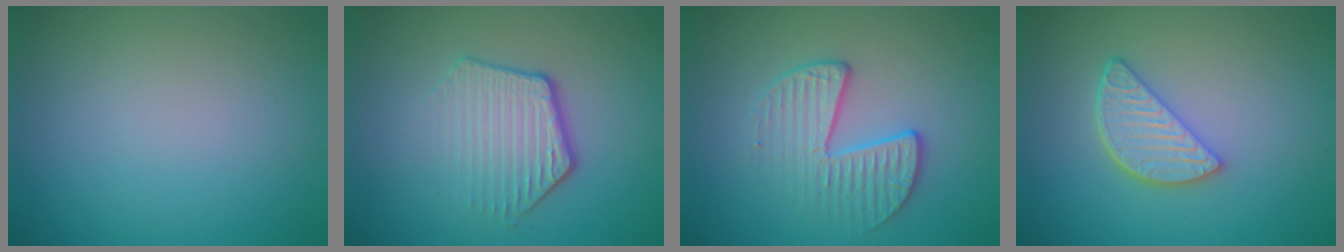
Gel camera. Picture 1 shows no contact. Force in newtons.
{"total": 3.8, "press": 2.9, "slide": 2.5}
{"total": 3.4, "press": 2.9, "slide": 1.8}
{"total": 3.7, "press": 3.0, "slide": 2.1}